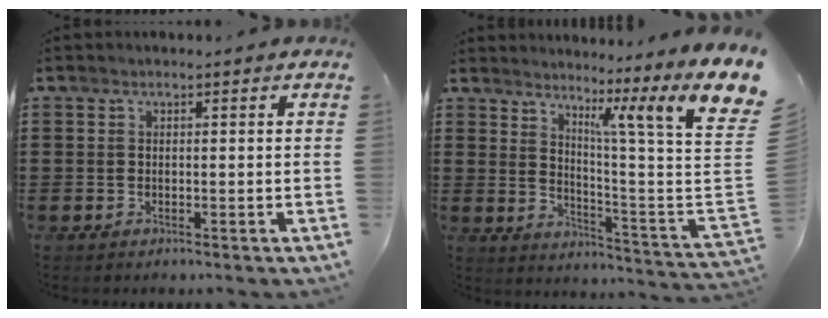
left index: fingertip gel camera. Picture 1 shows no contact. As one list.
[{"total": 9.5, "force": [5.5, -0.3, 7.7], "torque": [-0.138, -0.052, 0.075]}]